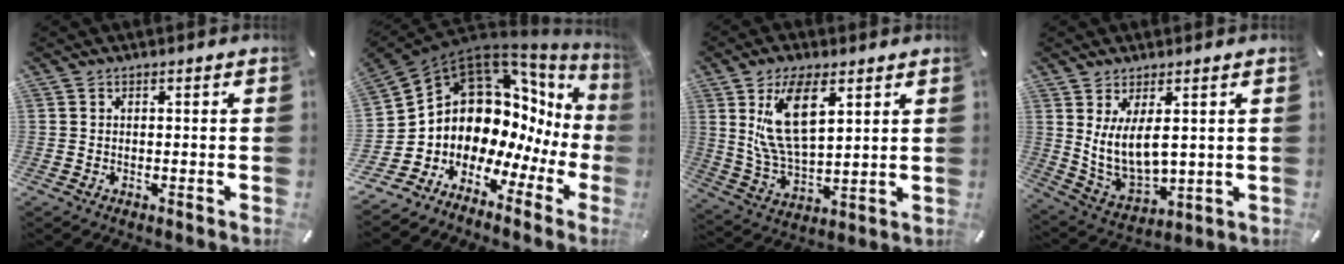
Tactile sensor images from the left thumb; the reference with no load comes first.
{"total": 11.7, "force": [4.2, 9.4, 5.7], "torque": [-0.109, -0.087, 0.083]}
{"total": 13.9, "force": [6.2, 7.1, 10.3], "torque": [-0.235, -0.014, 0.109]}
{"total": 10.4, "force": [3.8, 5.1, 8.2], "torque": [-0.174, -0.028, 0.071]}